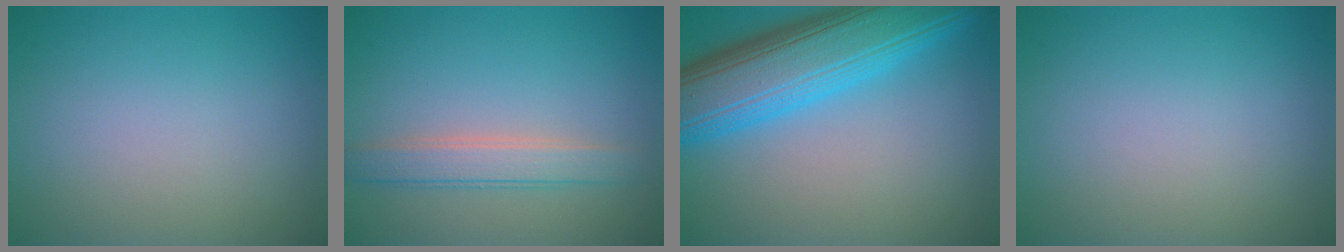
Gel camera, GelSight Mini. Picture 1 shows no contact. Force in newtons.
{"total": 2.8, "press": 2.8, "slide": 0.3}
{"total": 10.6, "press": 10.6, "slide": 0.2}
{"total": 0.0}